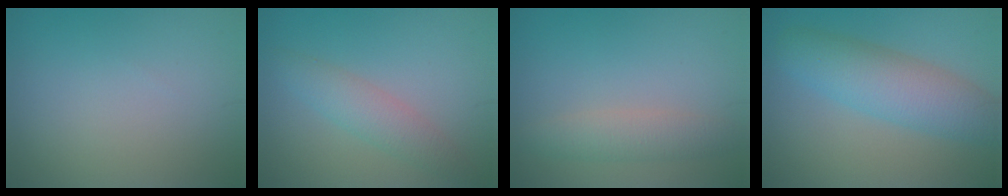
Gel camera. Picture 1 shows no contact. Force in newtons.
{"total": 2.9, "press": 2.9, "slide": 0.1}
{"total": 2.8, "press": 2.8, "slide": 0.0}
{"total": 6.2, "press": 6.2, "slide": 0.2}